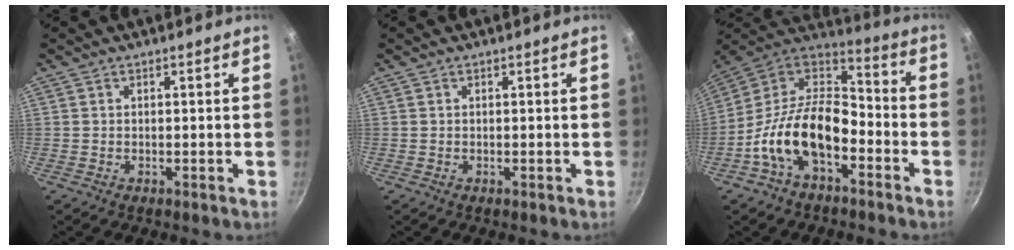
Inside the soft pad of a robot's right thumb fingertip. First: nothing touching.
{"total": 0.0}
{"total": 18.2, "force": [-6.6, 10.4, 13.4], "torque": [-0.216, 0.068, -0.141]}